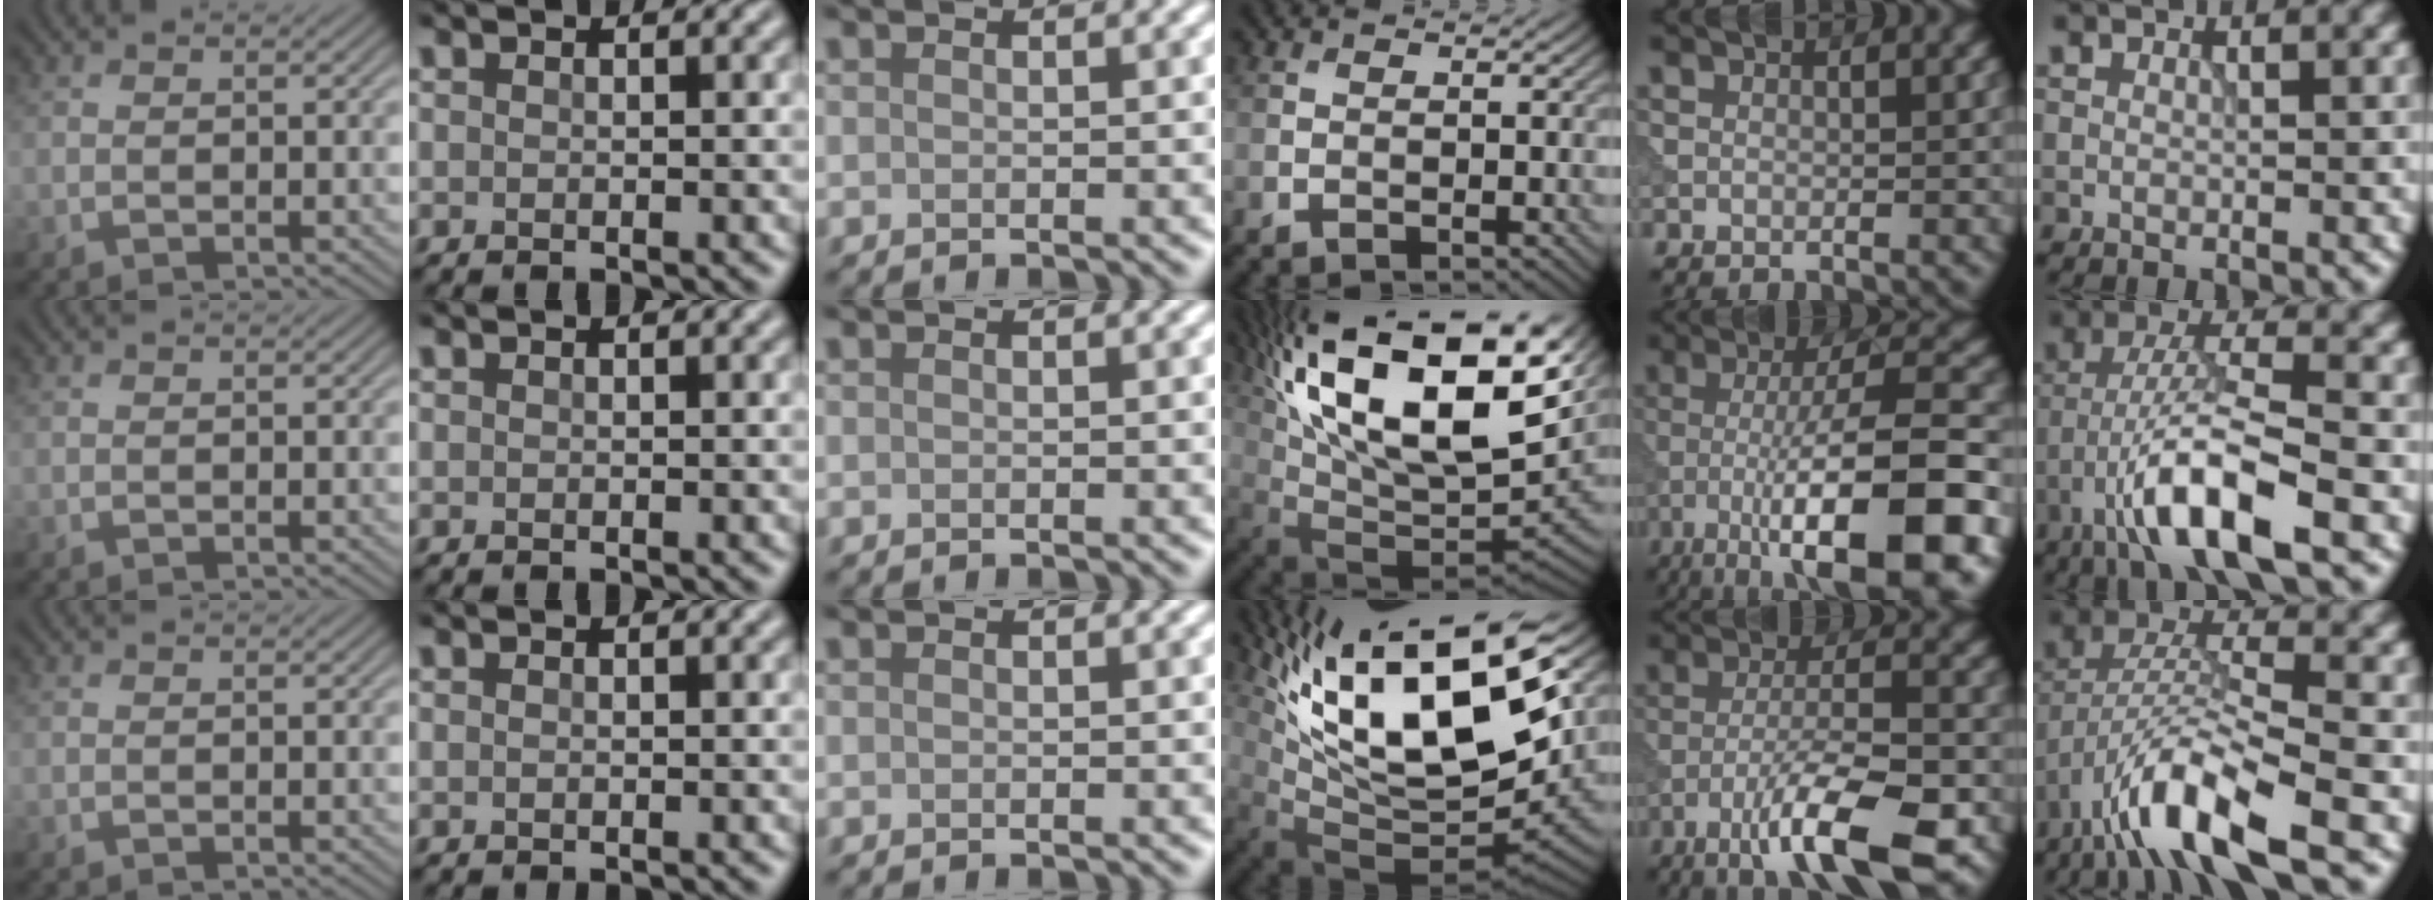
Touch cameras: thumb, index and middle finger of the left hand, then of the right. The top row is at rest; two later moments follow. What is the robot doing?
{"motion": "dispense", "object": "syringe"}